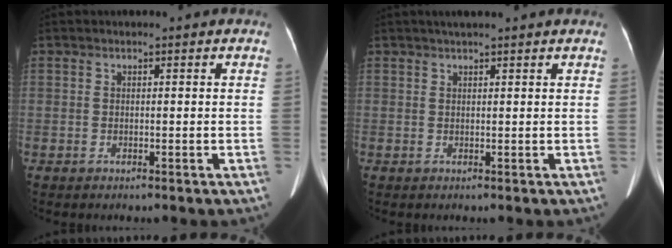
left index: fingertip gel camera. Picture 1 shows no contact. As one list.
[{"total": 3.5, "force": [2.9, 0.0, 1.9], "torque": [-0.025, 0.025, 0.041]}]